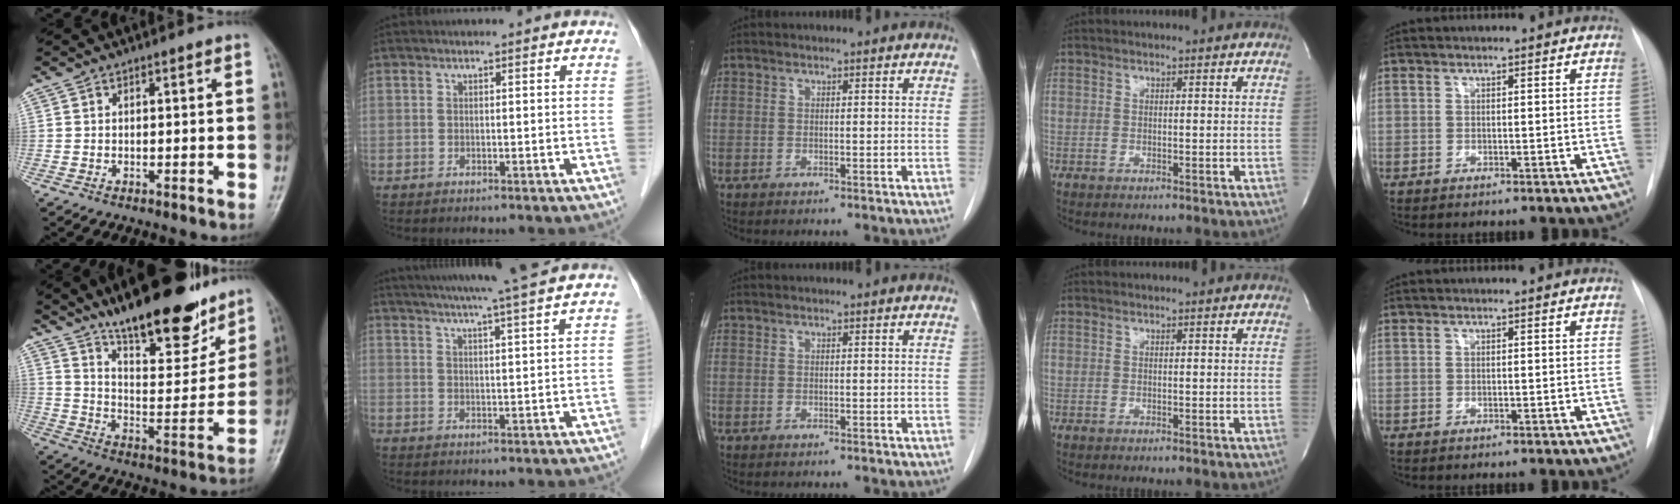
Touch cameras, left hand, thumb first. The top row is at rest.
{"thumb": {"total": 22.3, "force": [16.5, 6.8, 13.3], "torque": [-0.153, -0.089, 0.260]}, "index": {"total": 13.4, "force": [11.4, -1.4, 6.9], "torque": [-0.115, 0.005, 0.150]}}